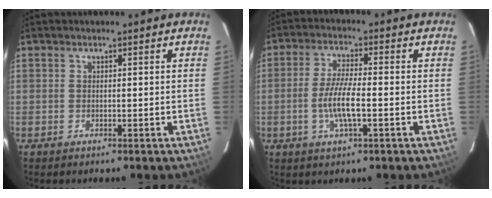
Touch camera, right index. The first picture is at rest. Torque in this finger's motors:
{"motor_torque": [0.64, -0.29, 0.45, 0.13]}